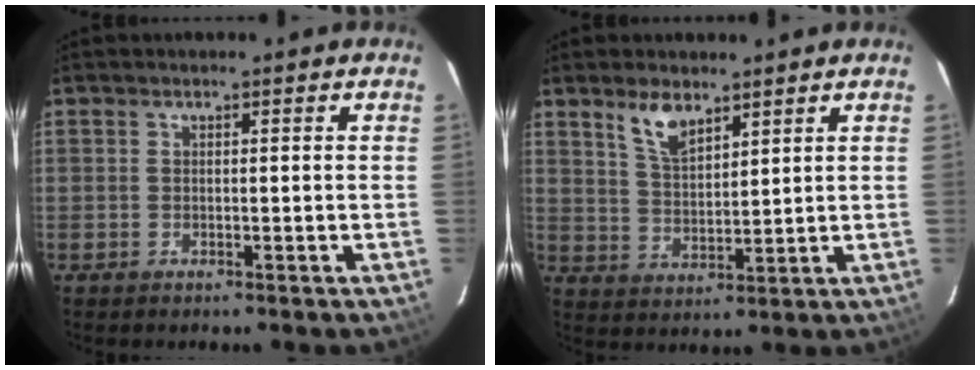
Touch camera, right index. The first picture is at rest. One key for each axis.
{"total": 6.3, "fx": 4.4, "fy": 2.5, "fz": 3.8, "tx": -0.069, "ty": 0.003, "tz": 0.090}